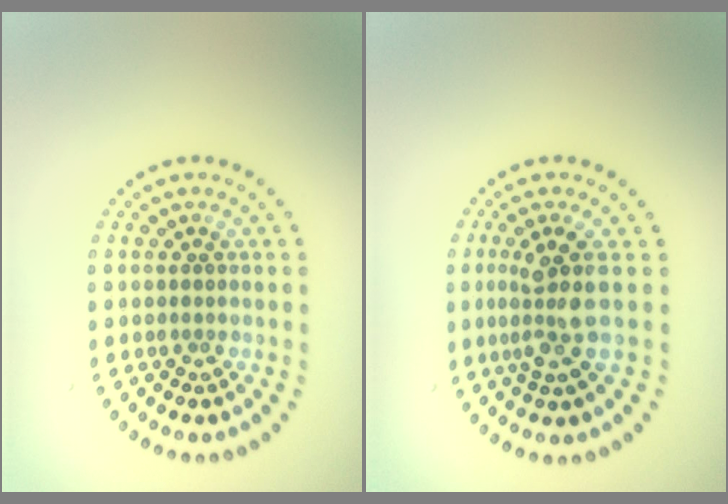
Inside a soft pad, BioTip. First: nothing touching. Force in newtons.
{"total": 3.6, "press": 2.8, "slide": 2.2}